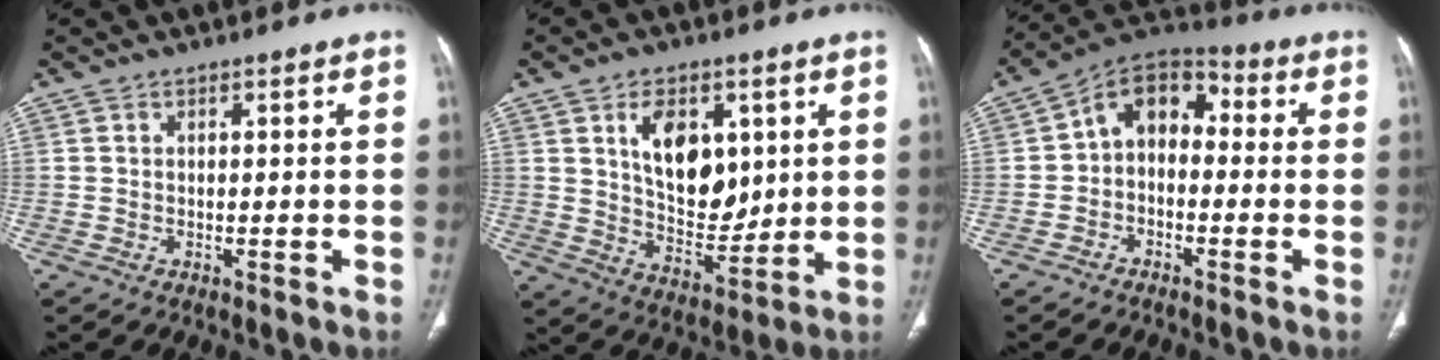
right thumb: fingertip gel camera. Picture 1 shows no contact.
{"total": 13.6, "force": [4.2, 8.4, 9.9], "torque": [-0.117, -0.032, 0.084]}
{"total": 9.7, "force": [-0.4, 6.7, 7.0], "torque": [-0.085, 0.040, -0.027]}